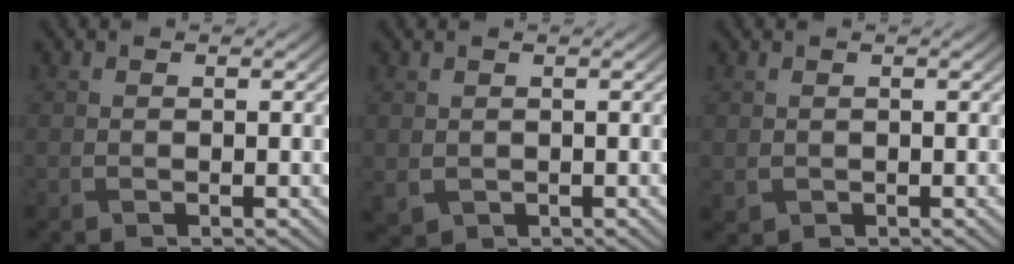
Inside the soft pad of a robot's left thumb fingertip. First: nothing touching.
{"total": 1.3, "force": [0.4, 1.1, 0.6], "torque": [-0.021, -0.006, 0.012]}
{"total": 0.8, "force": [0.4, 0.6, 0.2], "torque": [-0.009, -0.003, 0.010]}